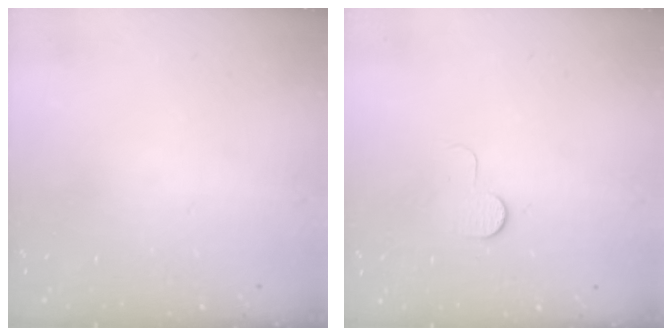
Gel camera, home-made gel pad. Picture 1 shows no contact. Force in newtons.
{"total": 5.3, "press": 5.3, "slide": 0.5}